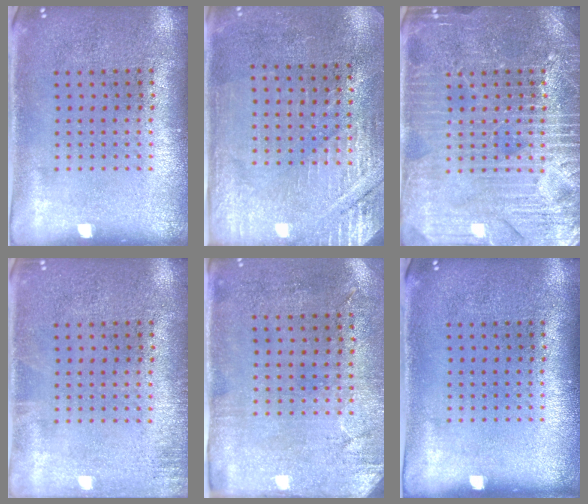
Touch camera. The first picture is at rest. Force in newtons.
{"total": 2.8, "press": 2.7, "slide": 0.8}
{"total": 4.0, "press": 4.0, "slide": 0.4}
{"total": 1.2, "press": 1.1, "slide": 0.2}
{"total": 2.9, "press": 2.3, "slide": 1.7}
{"total": 0.0}